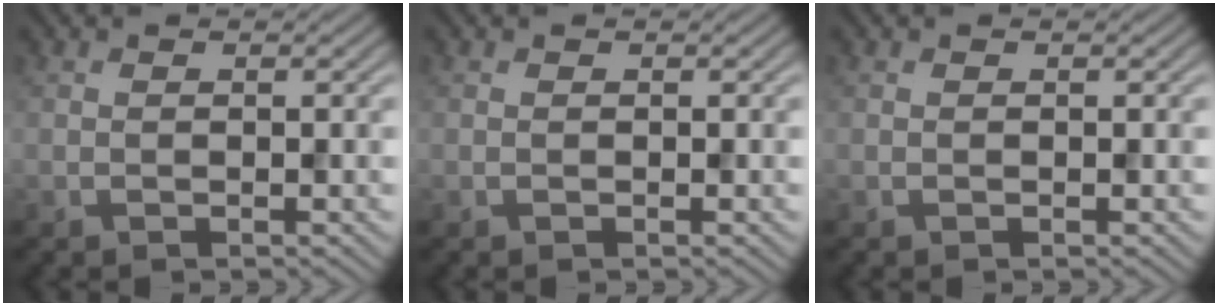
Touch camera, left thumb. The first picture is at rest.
{"total": 0.0}
{"total": 0.0}